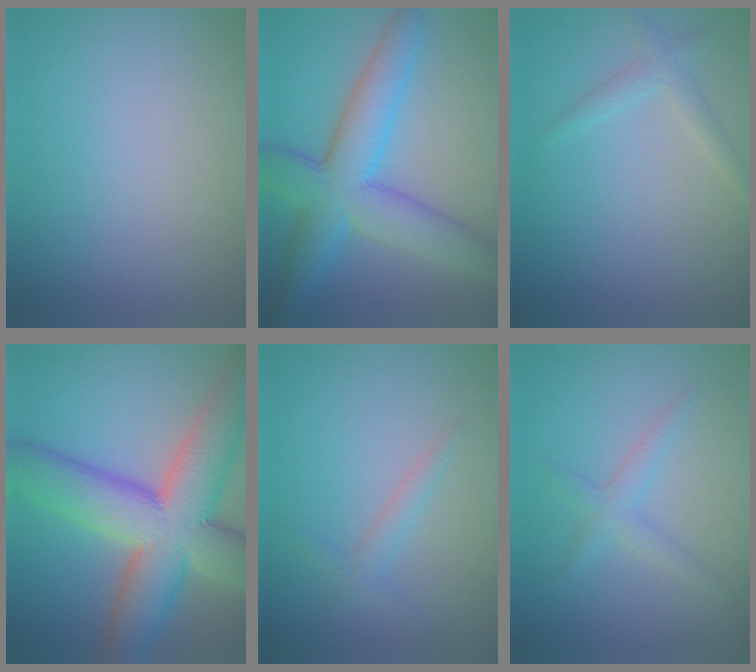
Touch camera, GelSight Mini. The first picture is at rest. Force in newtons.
{"total": 8.3, "press": 8.3, "slide": 0.2}
{"total": 1.7, "press": 1.7, "slide": 0.1}
{"total": 12.8, "press": 12.8, "slide": 0.7}
{"total": 1.5, "press": 1.5, "slide": 0.1}
{"total": 1.8, "press": 1.8, "slide": 0.1}